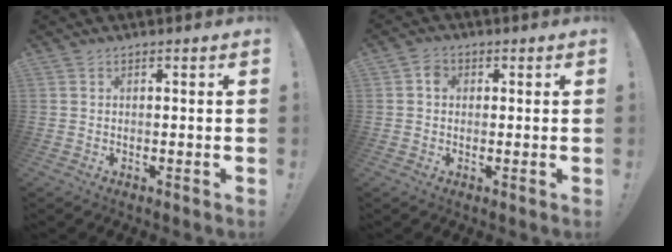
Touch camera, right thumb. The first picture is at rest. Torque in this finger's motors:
{"motor_torque": [-0.03, -0.03, -0.02, 0.02, 0.02]}